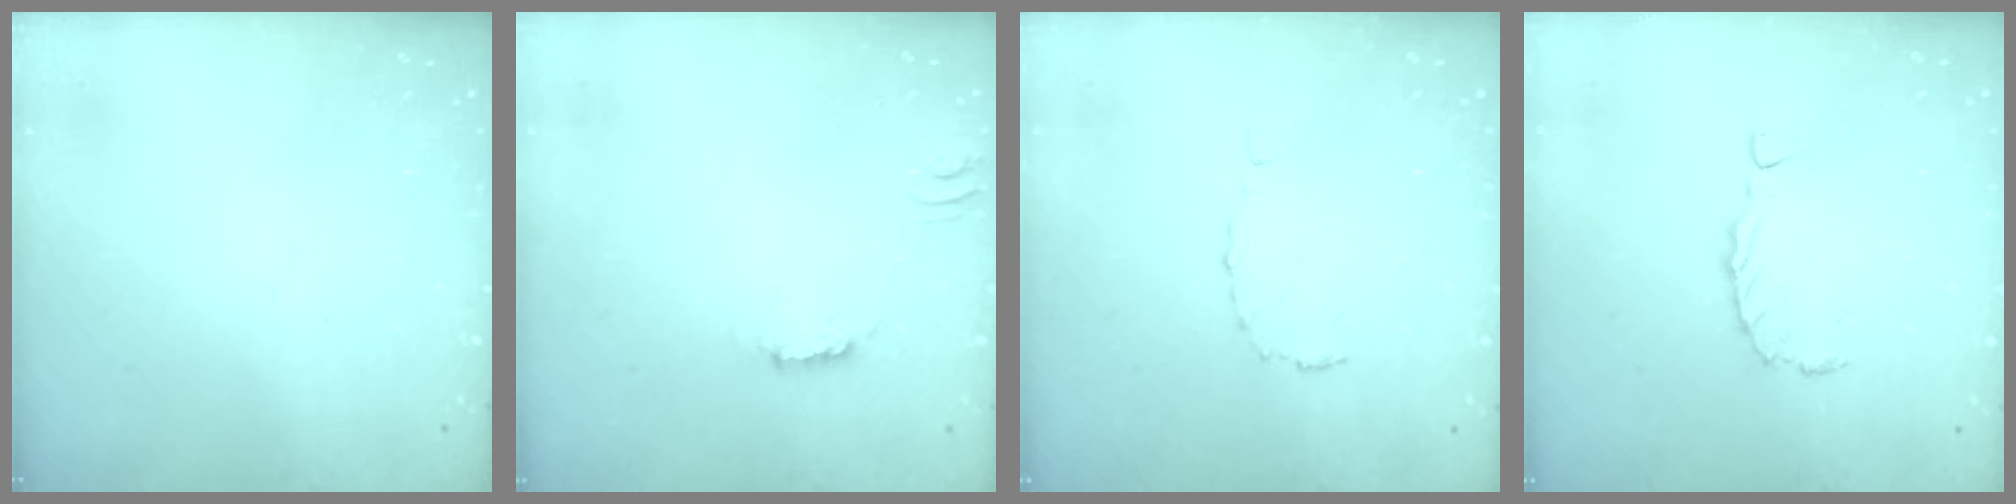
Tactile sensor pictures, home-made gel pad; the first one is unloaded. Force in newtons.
{"total": 3.5, "press": 3.5, "slide": 0.4}
{"total": 3.1, "press": 3.1, "slide": 0.4}
{"total": 0.0}